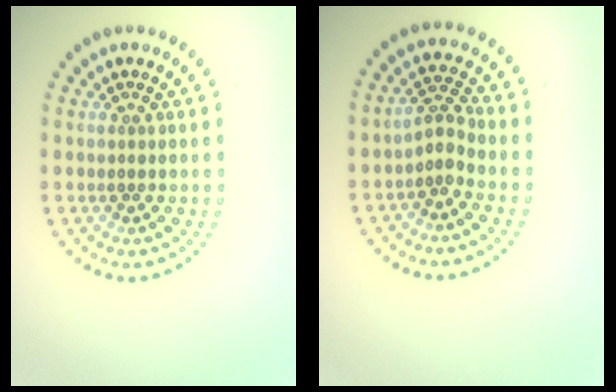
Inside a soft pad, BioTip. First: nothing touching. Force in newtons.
{"total": 2.1, "press": 1.5, "slide": 1.4}